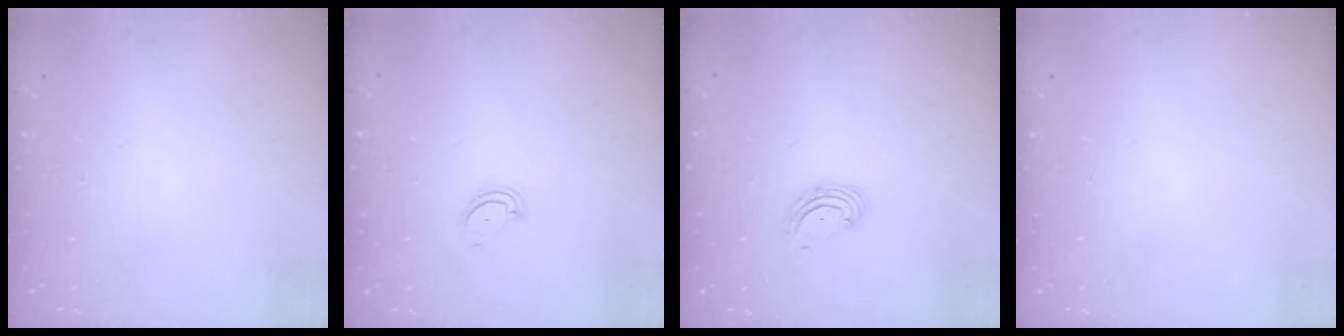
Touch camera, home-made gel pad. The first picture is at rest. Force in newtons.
{"total": 2.9, "press": 2.9, "slide": 0.2}
{"total": 3.3, "press": 3.3, "slide": 0.5}
{"total": 0.0}